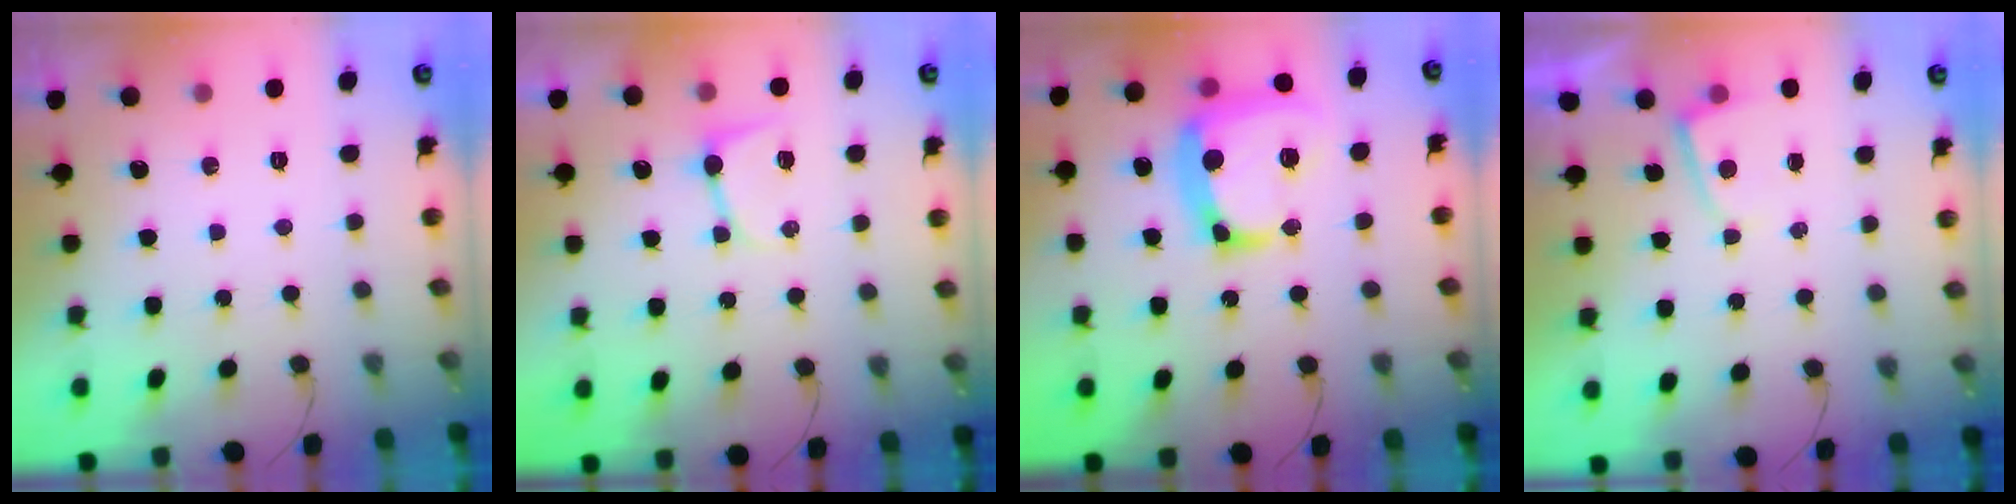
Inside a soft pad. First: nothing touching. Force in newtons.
{"total": 4.9, "press": 4.9, "slide": 0.7}
{"total": 18.5, "press": 18.5, "slide": 1.3}
{"total": 2.3, "press": 2.3, "slide": 0.2}